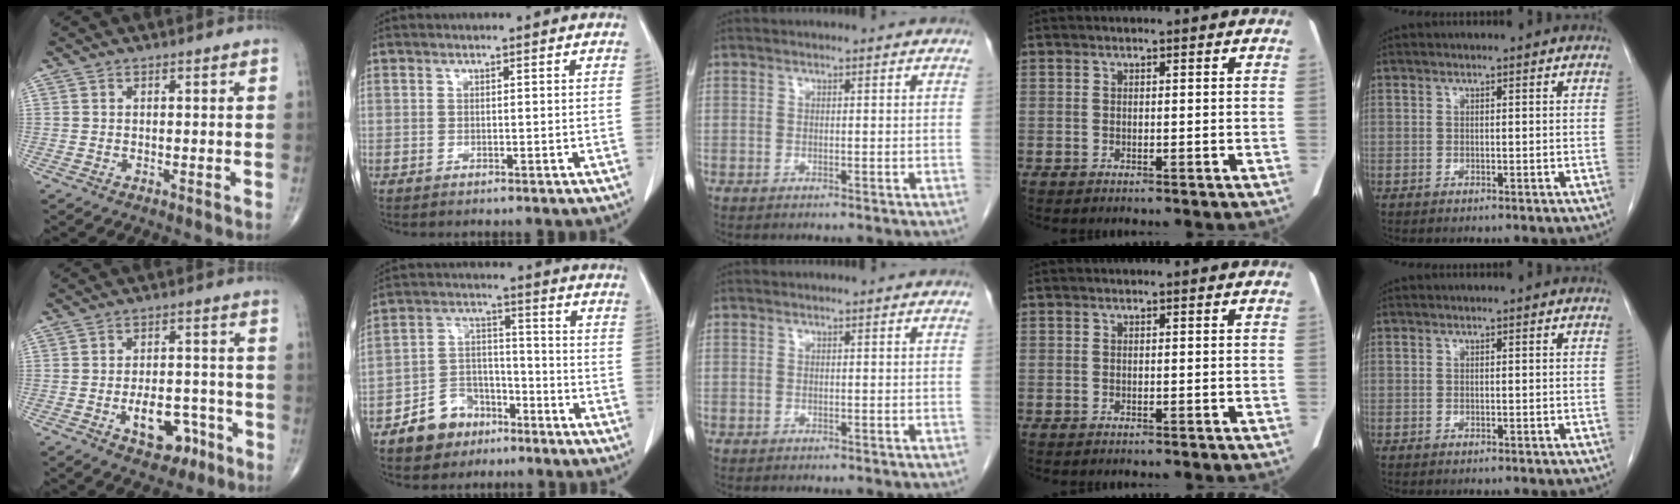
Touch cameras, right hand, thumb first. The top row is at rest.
{"thumb": {"total": 8.8, "force": [-3.7, 5.3, 6.0], "torque": [-0.063, 0.030, -0.049]}, "index": {"total": 8.6, "force": [-5.5, 6.1, 2.3], "torque": [-0.041, 0.021, -0.091]}}